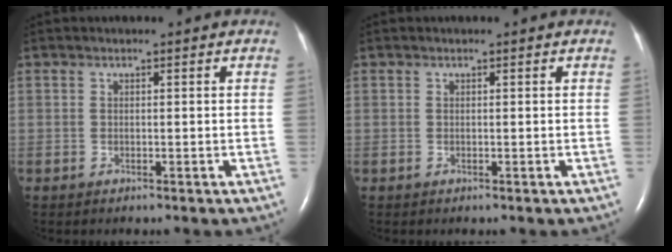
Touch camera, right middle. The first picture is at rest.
{"total": 0.0}